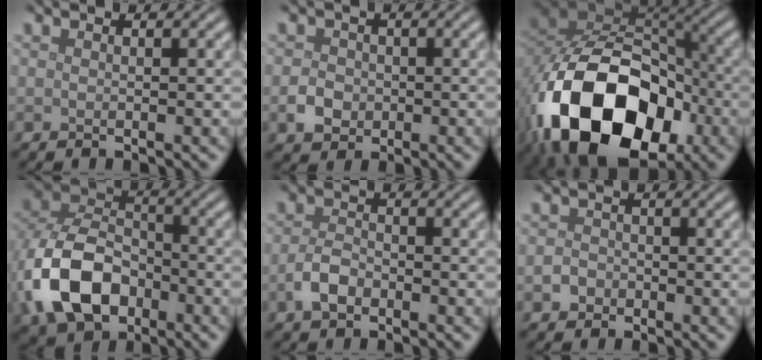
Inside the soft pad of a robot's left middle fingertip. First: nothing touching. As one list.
[{"total": 2.4, "force": [-0.7, 2.1, 1.0], "torque": [-0.015, -0.001, -0.015]}, {"total": 17.3, "force": [-7.4, 11.0, 11.1], "torque": [-0.192, -0.029, -0.126]}, {"total": 10.6, "force": [-3.7, 7.3, 6.7], "torque": [-0.150, -0.006, -0.074]}, {"total": 2.5, "force": [-1.3, 1.4, 1.5], "torque": [-0.031, 0.003, -0.030]}, {"total": 1.6, "force": [-0.8, 1.3, 0.5], "torque": [-0.003, 0.001, -0.019]}]